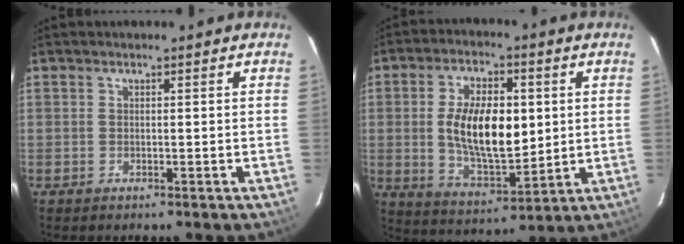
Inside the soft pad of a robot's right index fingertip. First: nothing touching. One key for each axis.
{"total": 14.6, "fx": 1.3, "fy": 7.1, "fz": 12.7, "tx": -0.230, "ty": 0.001, "tz": 0.034}